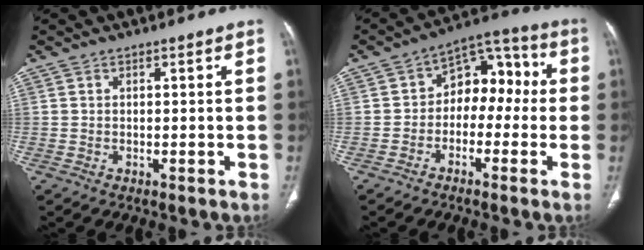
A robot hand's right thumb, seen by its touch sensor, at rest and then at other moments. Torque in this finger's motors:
{"motor_torque": [-0.35, 0.56, 0.01, -0.15, 0.10]}